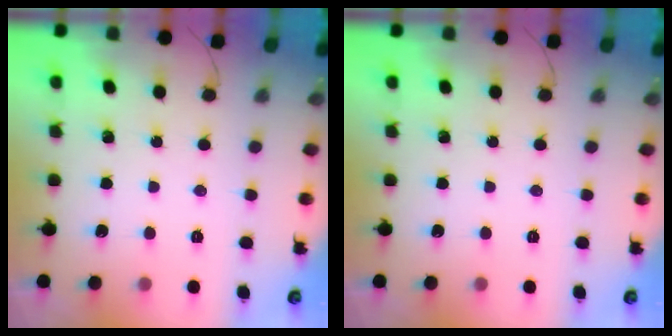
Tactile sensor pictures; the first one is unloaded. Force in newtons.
{"total": 0.0}